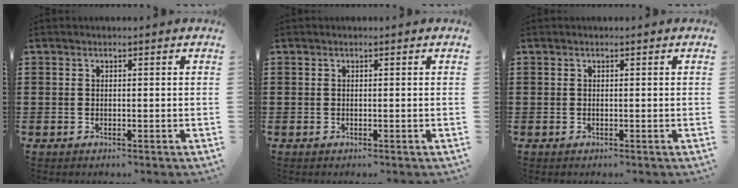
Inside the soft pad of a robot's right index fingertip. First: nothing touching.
{"total": 0.0}
{"total": 0.0}